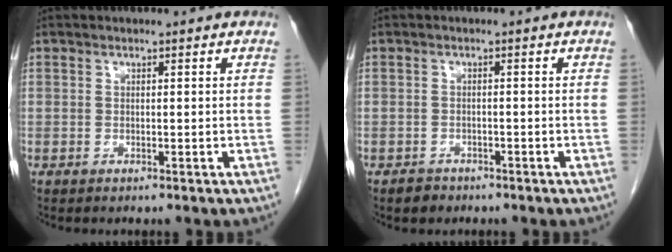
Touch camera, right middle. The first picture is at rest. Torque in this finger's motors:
{"motor_torque": [0.55, -0.10, 0.07, -0.01]}